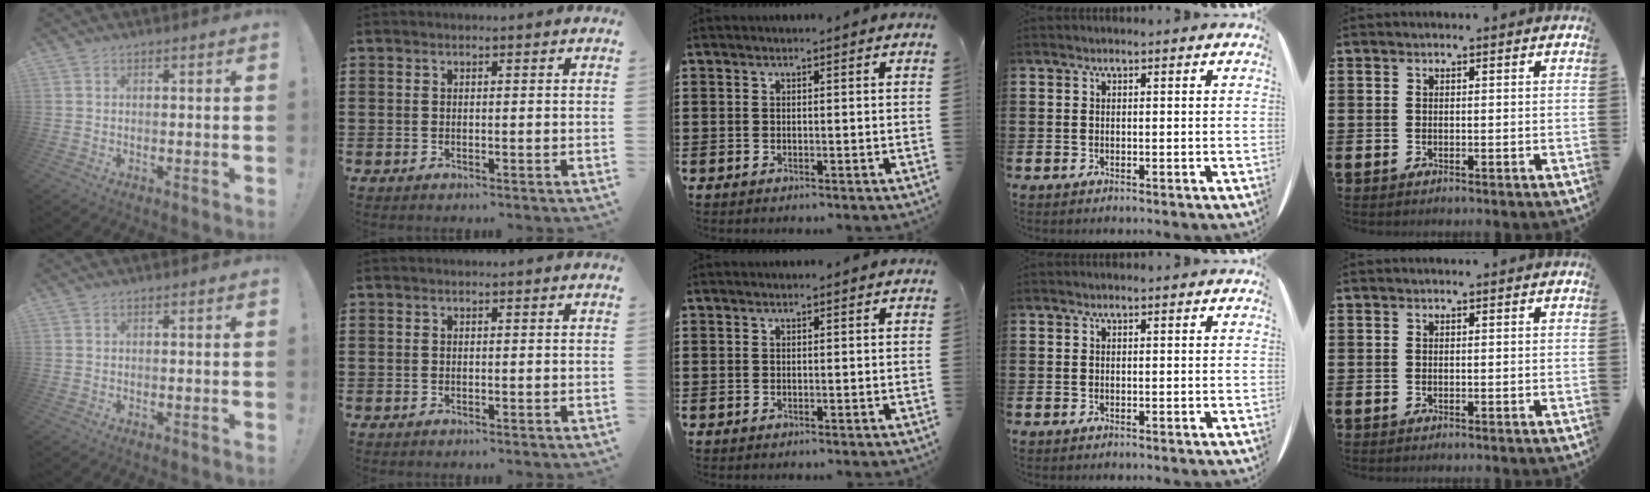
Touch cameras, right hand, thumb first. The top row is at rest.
{}